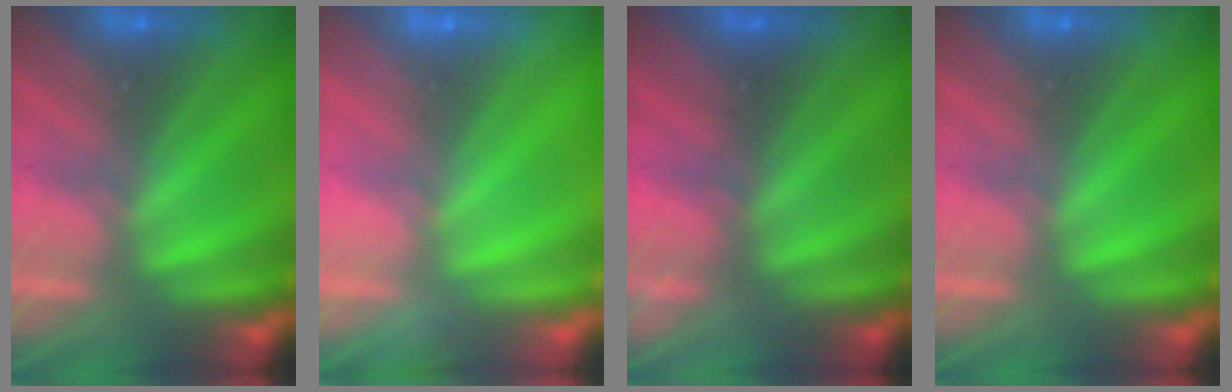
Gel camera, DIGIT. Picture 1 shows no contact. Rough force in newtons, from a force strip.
{"total": 2.9}
{"total": 2.2}
{"total": 0.0}